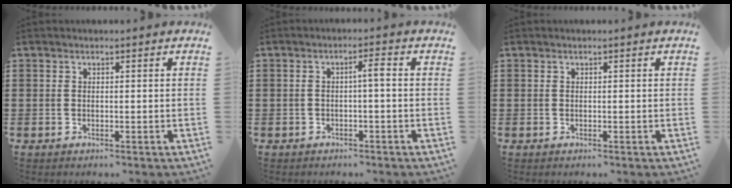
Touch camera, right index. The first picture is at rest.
{"total": 2.3, "force": [-0.3, 0.2, 2.2], "torque": [-0.043, 0.003, -0.009]}
{"total": 0.0}